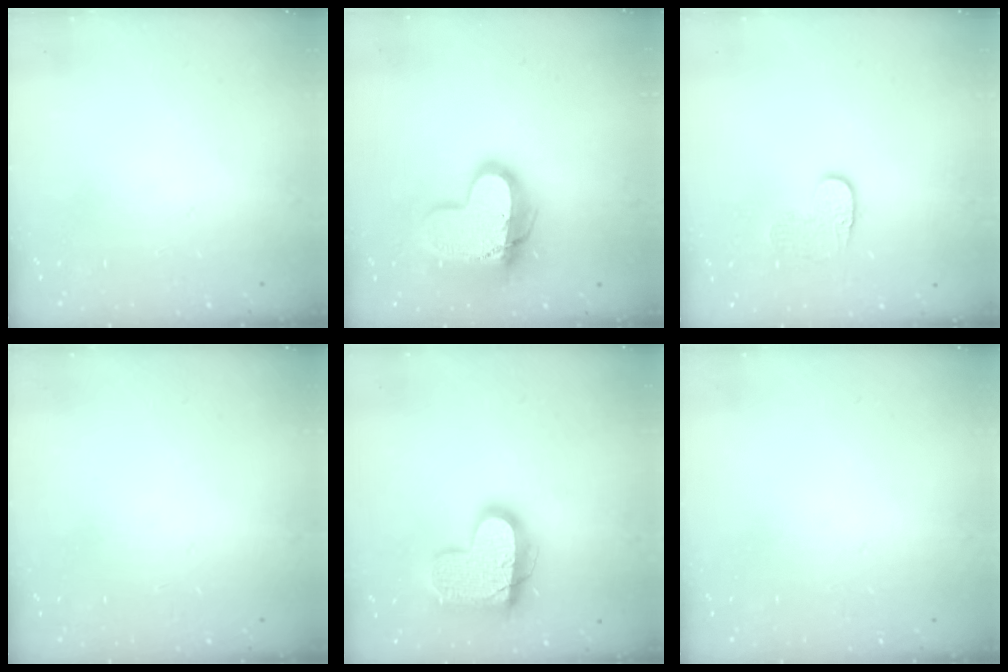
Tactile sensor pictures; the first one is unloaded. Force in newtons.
{"total": 16.3, "press": 16.3, "slide": 1.3}
{"total": 6.7, "press": 6.7, "slide": 0.5}
{"total": 0.0}
{"total": 17.3, "press": 17.3, "slide": 1.2}
{"total": 0.0}